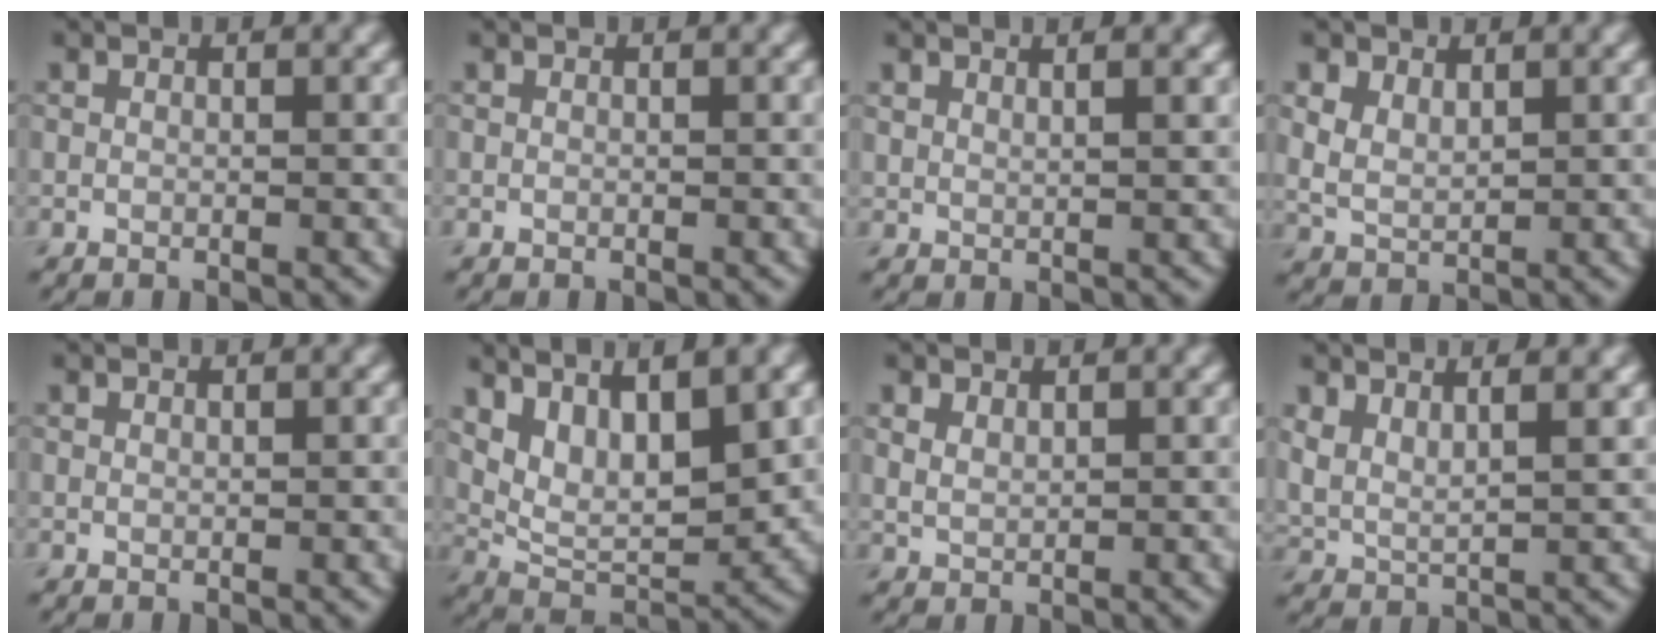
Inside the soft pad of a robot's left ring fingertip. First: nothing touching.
{"total": 0.0}
{"total": 1.6, "force": [1.3, 0.6, 0.8], "torque": [-0.007, 0.002, 0.018]}
{"total": 2.8, "force": [1.5, 1.8, 1.6], "torque": [-0.042, -0.004, 0.032]}
{"total": 0.0}
{"total": 7.9, "force": [3.4, 3.5, 6.2], "torque": [-0.113, -0.012, 0.068]}
{"total": 1.3, "force": [1.0, 0.7, 0.6], "torque": [-0.017, -0.002, 0.024]}
{"total": 3.3, "force": [2.3, 1.1, 2.1], "torque": [-0.036, 0.001, 0.046]}